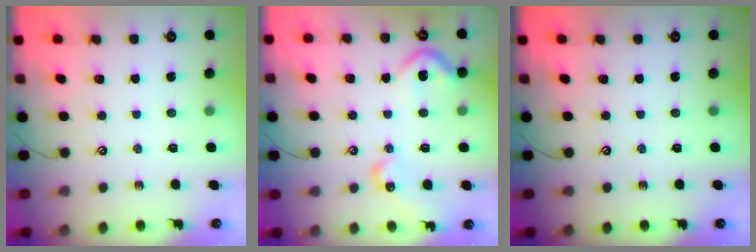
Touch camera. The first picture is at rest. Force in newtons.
{"total": 11.1, "press": 11.0, "slide": 1.2}
{"total": 0.0}